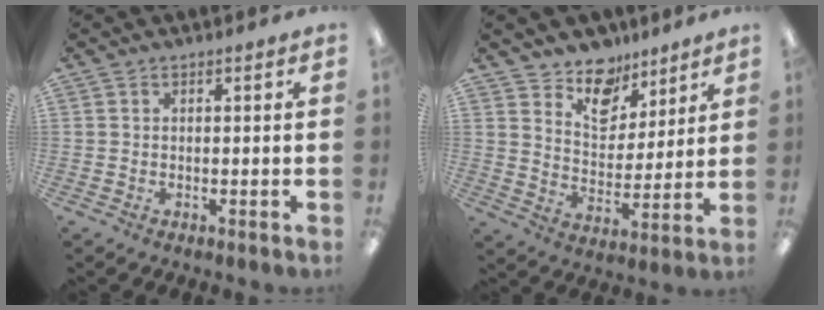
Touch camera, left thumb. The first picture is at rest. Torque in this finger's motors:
{"motor_torque": [0.11, 0.13, -0.17, -0.07, 0.06]}